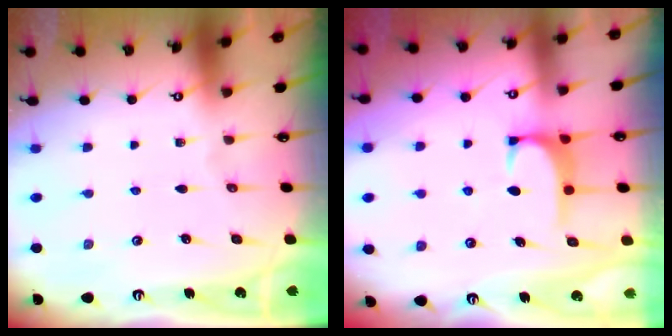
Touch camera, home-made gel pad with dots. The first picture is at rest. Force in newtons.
{"total": 0.9, "press": 0.6, "slide": 0.6}